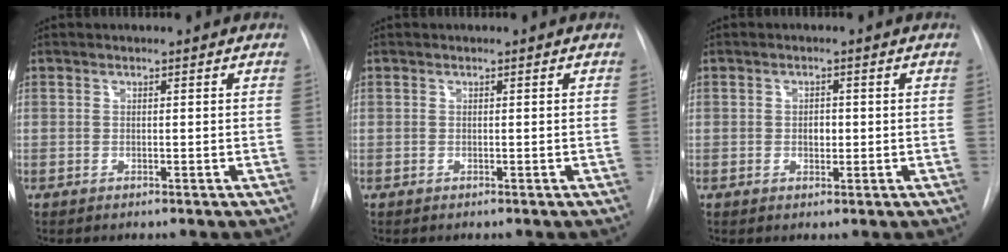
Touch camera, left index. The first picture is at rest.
{"total": 0.0}
{"total": 1.8, "force": [-0.9, 1.0, 1.2], "torque": [-0.018, -0.005, -0.012]}